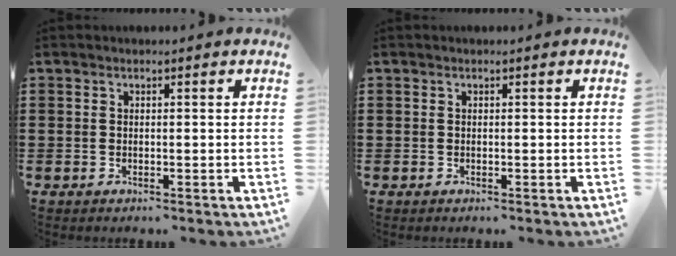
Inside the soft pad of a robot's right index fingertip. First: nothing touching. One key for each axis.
{"total": 0.0}